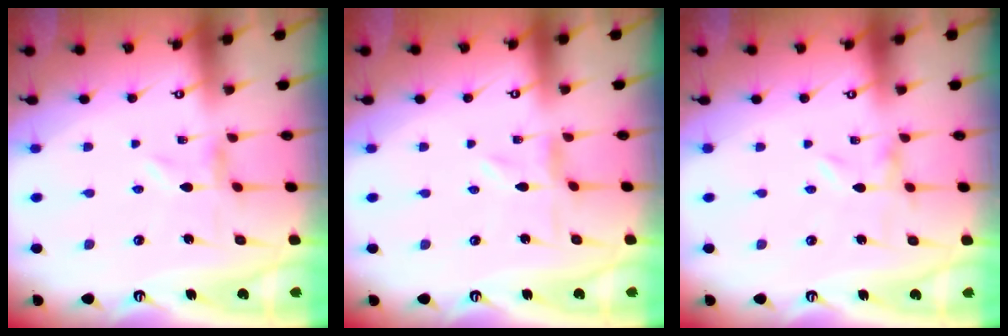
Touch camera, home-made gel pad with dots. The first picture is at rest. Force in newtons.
{"total": 0.0}
{"total": 0.0}